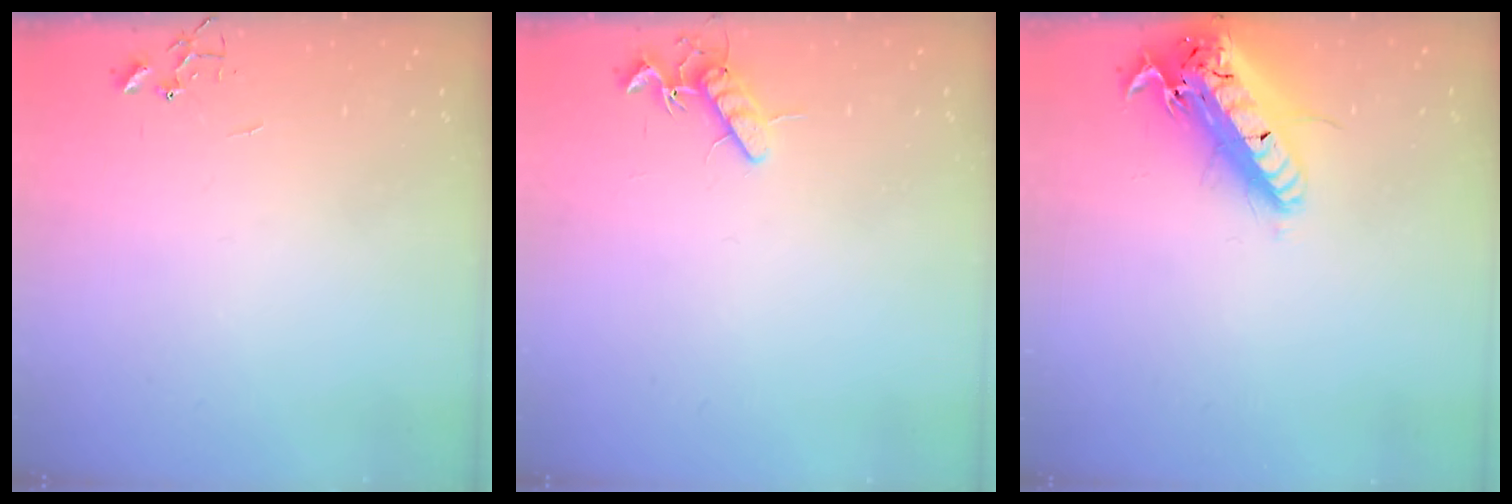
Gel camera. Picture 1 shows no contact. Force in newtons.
{"total": 8.3, "press": 8.2, "slide": 1.0}
{"total": 22.5, "press": 21.9, "slide": 5.2}